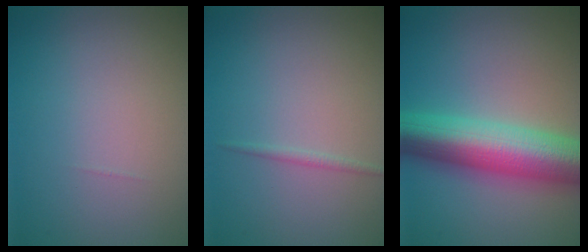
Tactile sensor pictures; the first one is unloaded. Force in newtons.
{"total": 0.7, "press": 0.7, "slide": 0.0}
{"total": 10.7, "press": 10.7, "slide": 0.1}